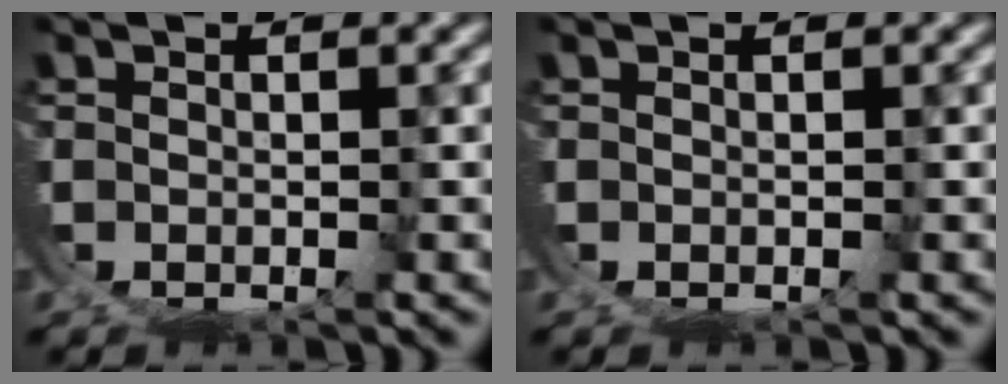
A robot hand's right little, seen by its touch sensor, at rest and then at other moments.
{"total": 0.0}